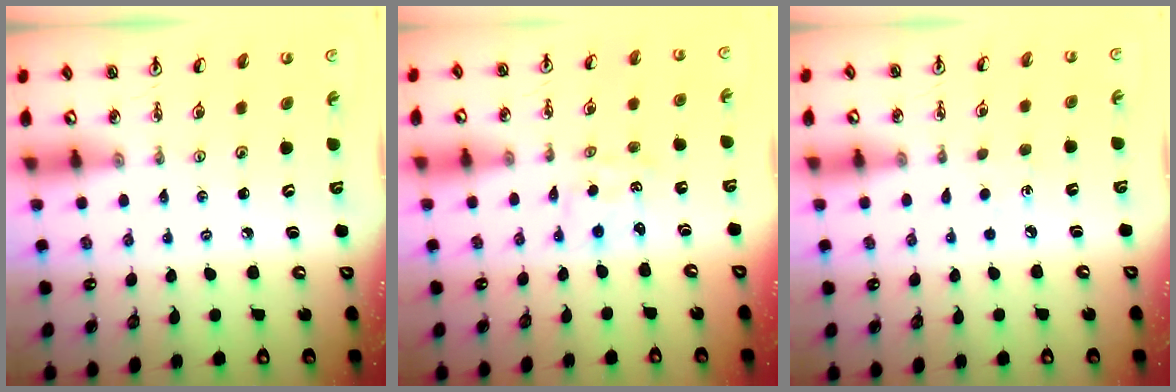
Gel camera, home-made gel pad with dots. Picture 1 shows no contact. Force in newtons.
{"total": 0.9, "press": 0.7, "slide": 0.5}
{"total": 4.3, "press": 4.3, "slide": 0.4}